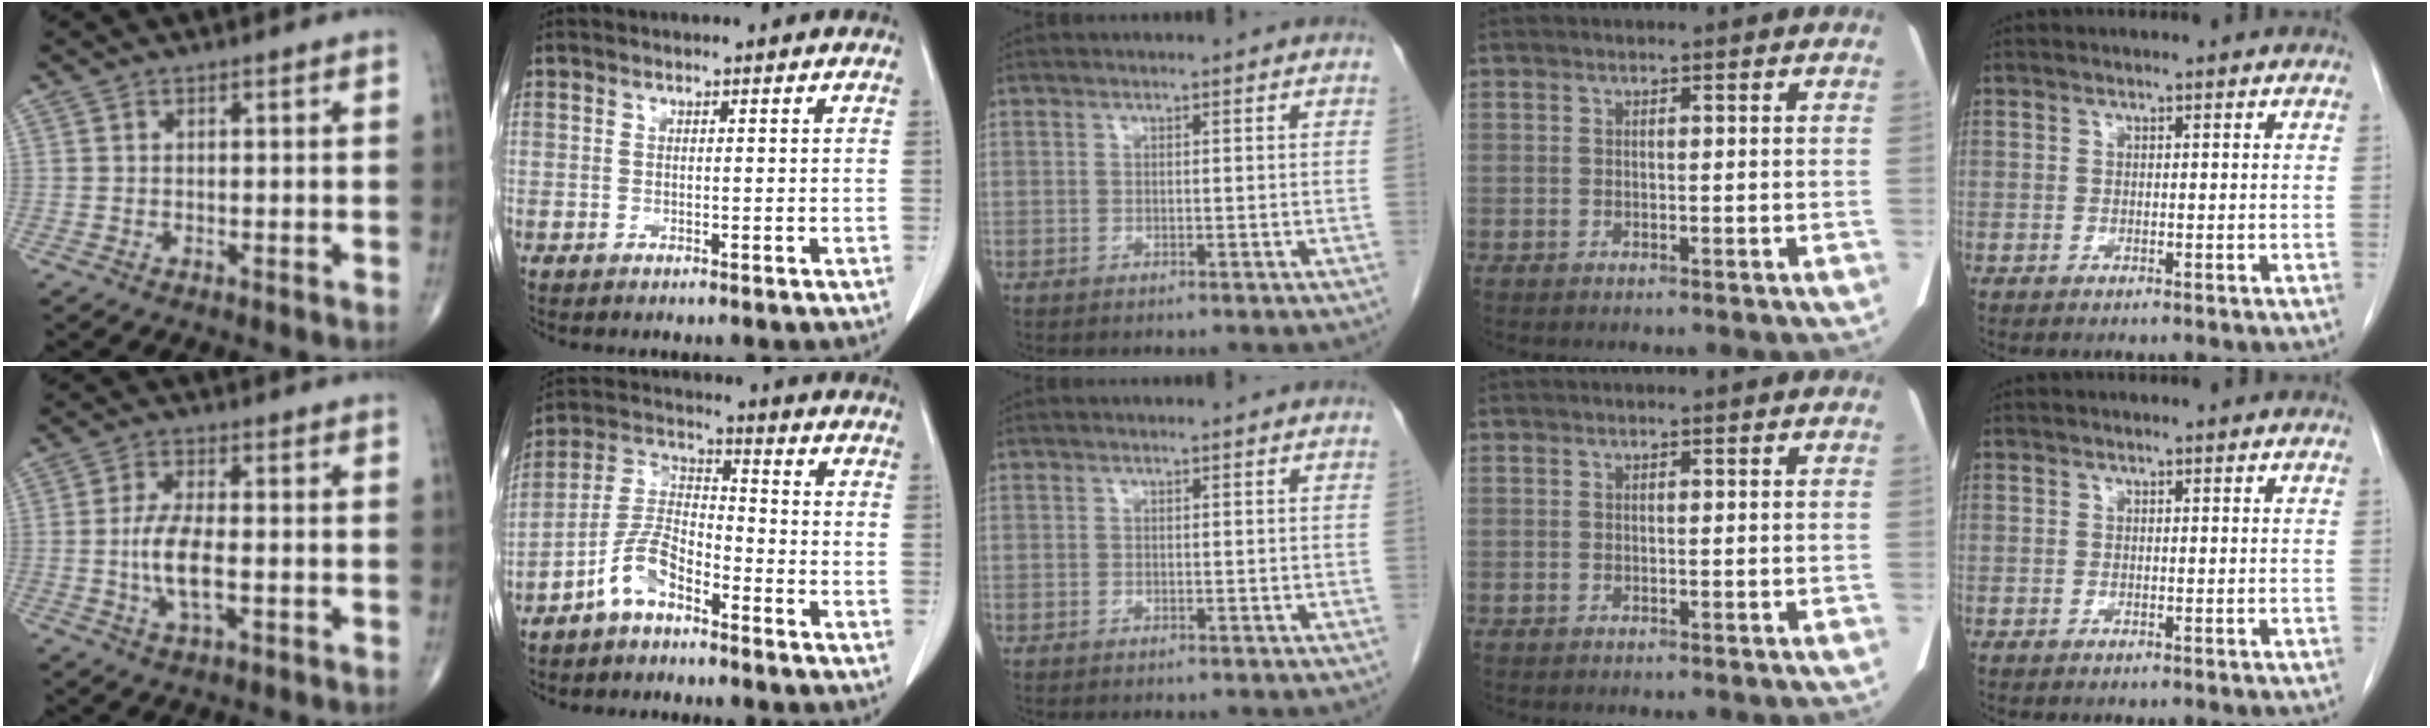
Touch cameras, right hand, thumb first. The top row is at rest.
{"thumb": {"total": 7.6, "force": [-1.3, 3.0, 6.9], "torque": [-0.143, 0.002, -0.025]}, "index": {"total": 7.5, "force": [-4.9, 3.0, 4.8], "torque": [-0.113, 0.011, -0.105]}}